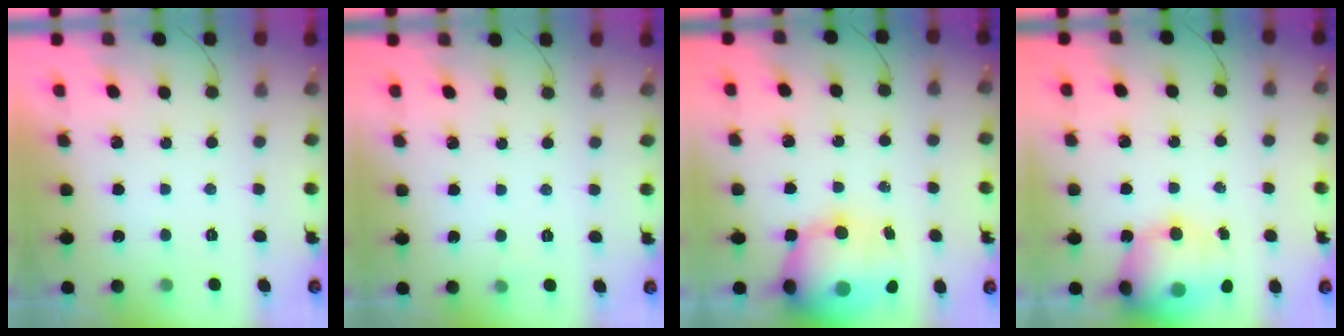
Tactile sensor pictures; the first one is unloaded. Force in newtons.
{"total": 2.4, "press": 2.2, "slide": 0.9}
{"total": 14.7, "press": 14.3, "slide": 3.4}
{"total": 18.0, "press": 17.5, "slide": 4.2}